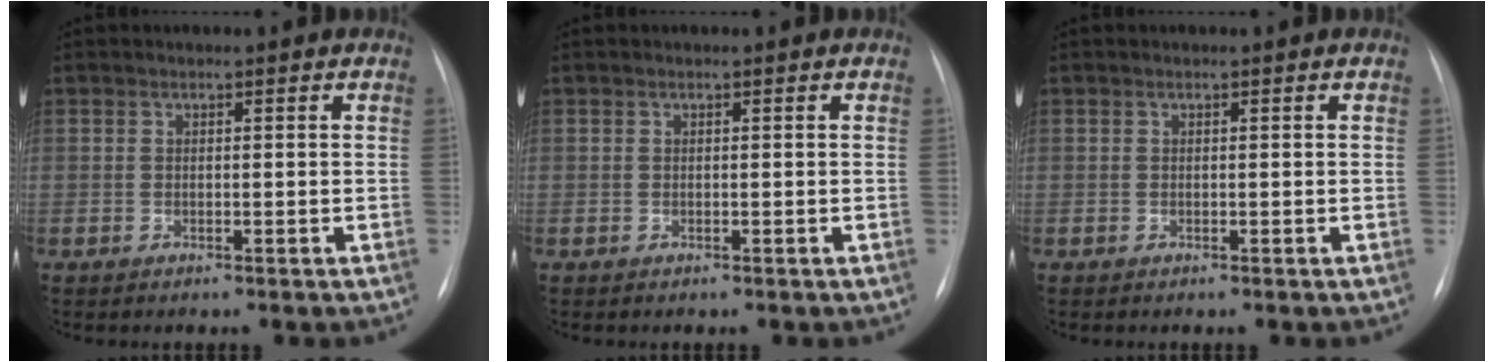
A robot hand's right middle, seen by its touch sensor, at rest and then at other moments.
{"total": 0.0}
{"total": 0.0}